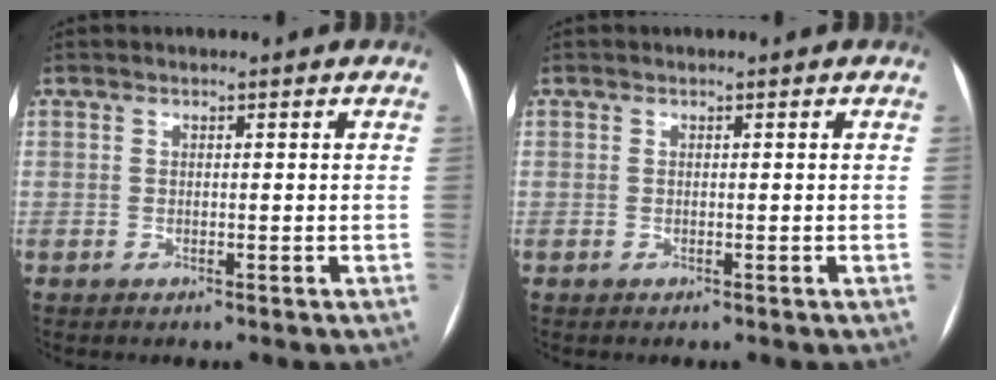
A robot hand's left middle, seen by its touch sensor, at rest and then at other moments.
{"total": 0.0}